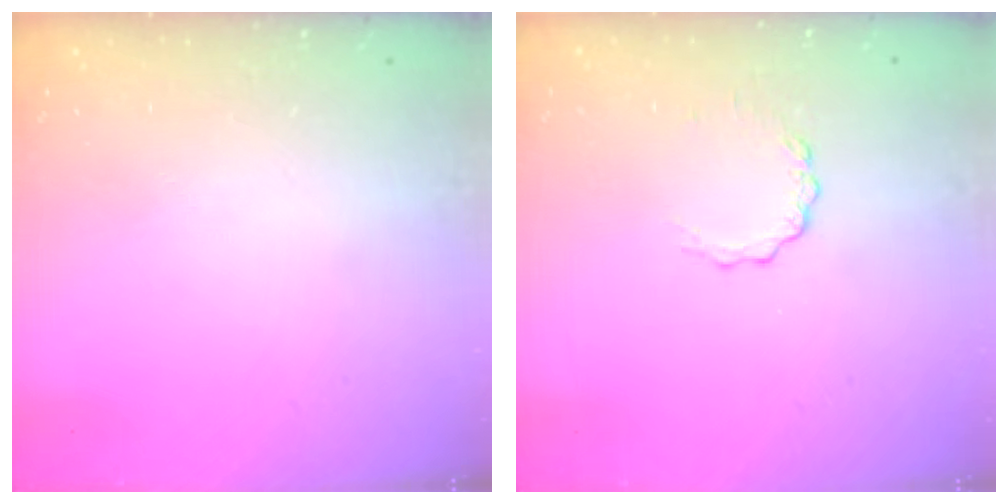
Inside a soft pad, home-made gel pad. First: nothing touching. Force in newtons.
{"total": 2.8, "press": 2.8, "slide": 0.3}